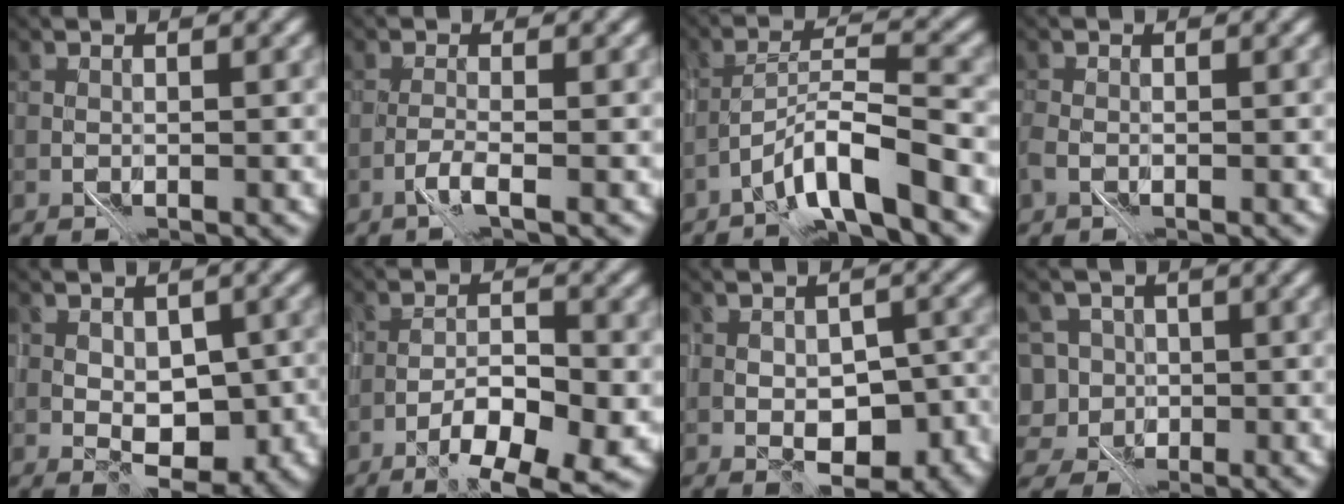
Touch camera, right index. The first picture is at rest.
{"total": 1.0, "force": [-0.6, -0.4, 0.7], "torque": [-0.012, 0.008, -0.021]}
{"total": 5.2, "force": [-3.7, 0.2, 3.8], "torque": [-0.060, 0.014, -0.072]}
{"total": 1.5, "force": [-0.8, 0.9, 0.9], "torque": [-0.019, -0.002, -0.018]}
{"total": 4.5, "force": [-0.1, 2.5, 3.7], "torque": [-0.047, 0.001, 0.001]}
{"total": 5.4, "force": [-3.1, 1.2, 4.2], "torque": [-0.062, 0.008, -0.049]}
{"total": 7.0, "force": [-2.1, 4.0, 5.3], "torque": [-0.065, -0.011, -0.018]}
{"total": 7.0, "force": [-0.5, 6.6, 2.1], "torque": [-0.048, 0.026, -0.049]}